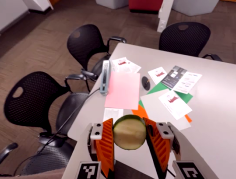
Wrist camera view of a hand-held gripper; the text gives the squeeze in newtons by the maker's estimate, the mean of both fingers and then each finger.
{"total": 11.8, "left": 11.9, "right": 11.7}